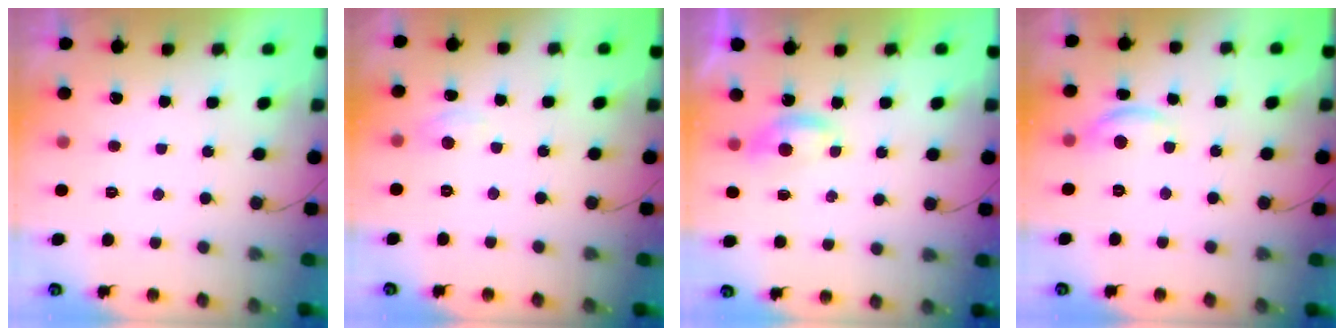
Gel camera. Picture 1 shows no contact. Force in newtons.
{"total": 3.2, "press": 3.1, "slide": 0.4}
{"total": 3.8, "press": 3.8, "slide": 0.2}
{"total": 8.0, "press": 8.0, "slide": 0.4}